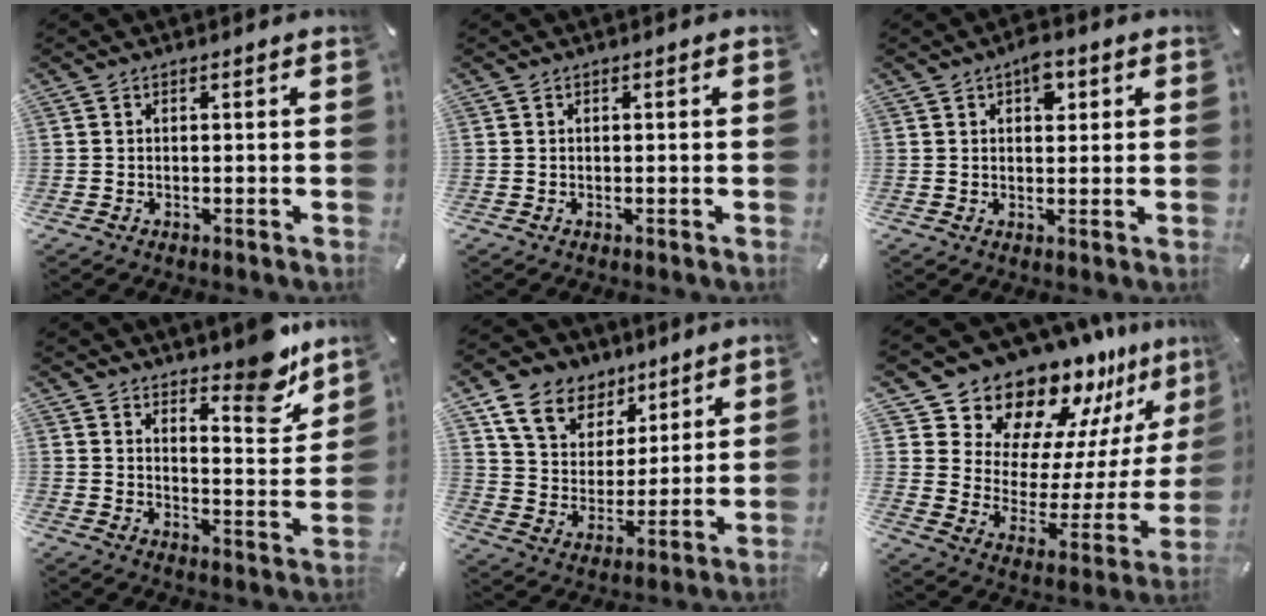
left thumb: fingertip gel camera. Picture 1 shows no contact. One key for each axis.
{"total": 0.0}
{"total": 4.6, "fx": 2.0, "fy": 2.7, "fz": 3.1, "tx": -0.027, "ty": -0.008, "tz": 0.026}
{"total": 11.1, "fx": 9.5, "fy": 3.9, "fz": 4.4, "tx": -0.032, "ty": -0.088, "tz": 0.163}
{"total": 12.2, "fx": 7.7, "fy": 8.9, "fz": 3.2, "tx": -0.085, "ty": -0.044, "tz": 0.153}
{"total": 16.6, "fx": 15.3, "fy": 6.5, "fz": 0.8, "tx": -0.019, "ty": -0.165, "tz": 0.271}